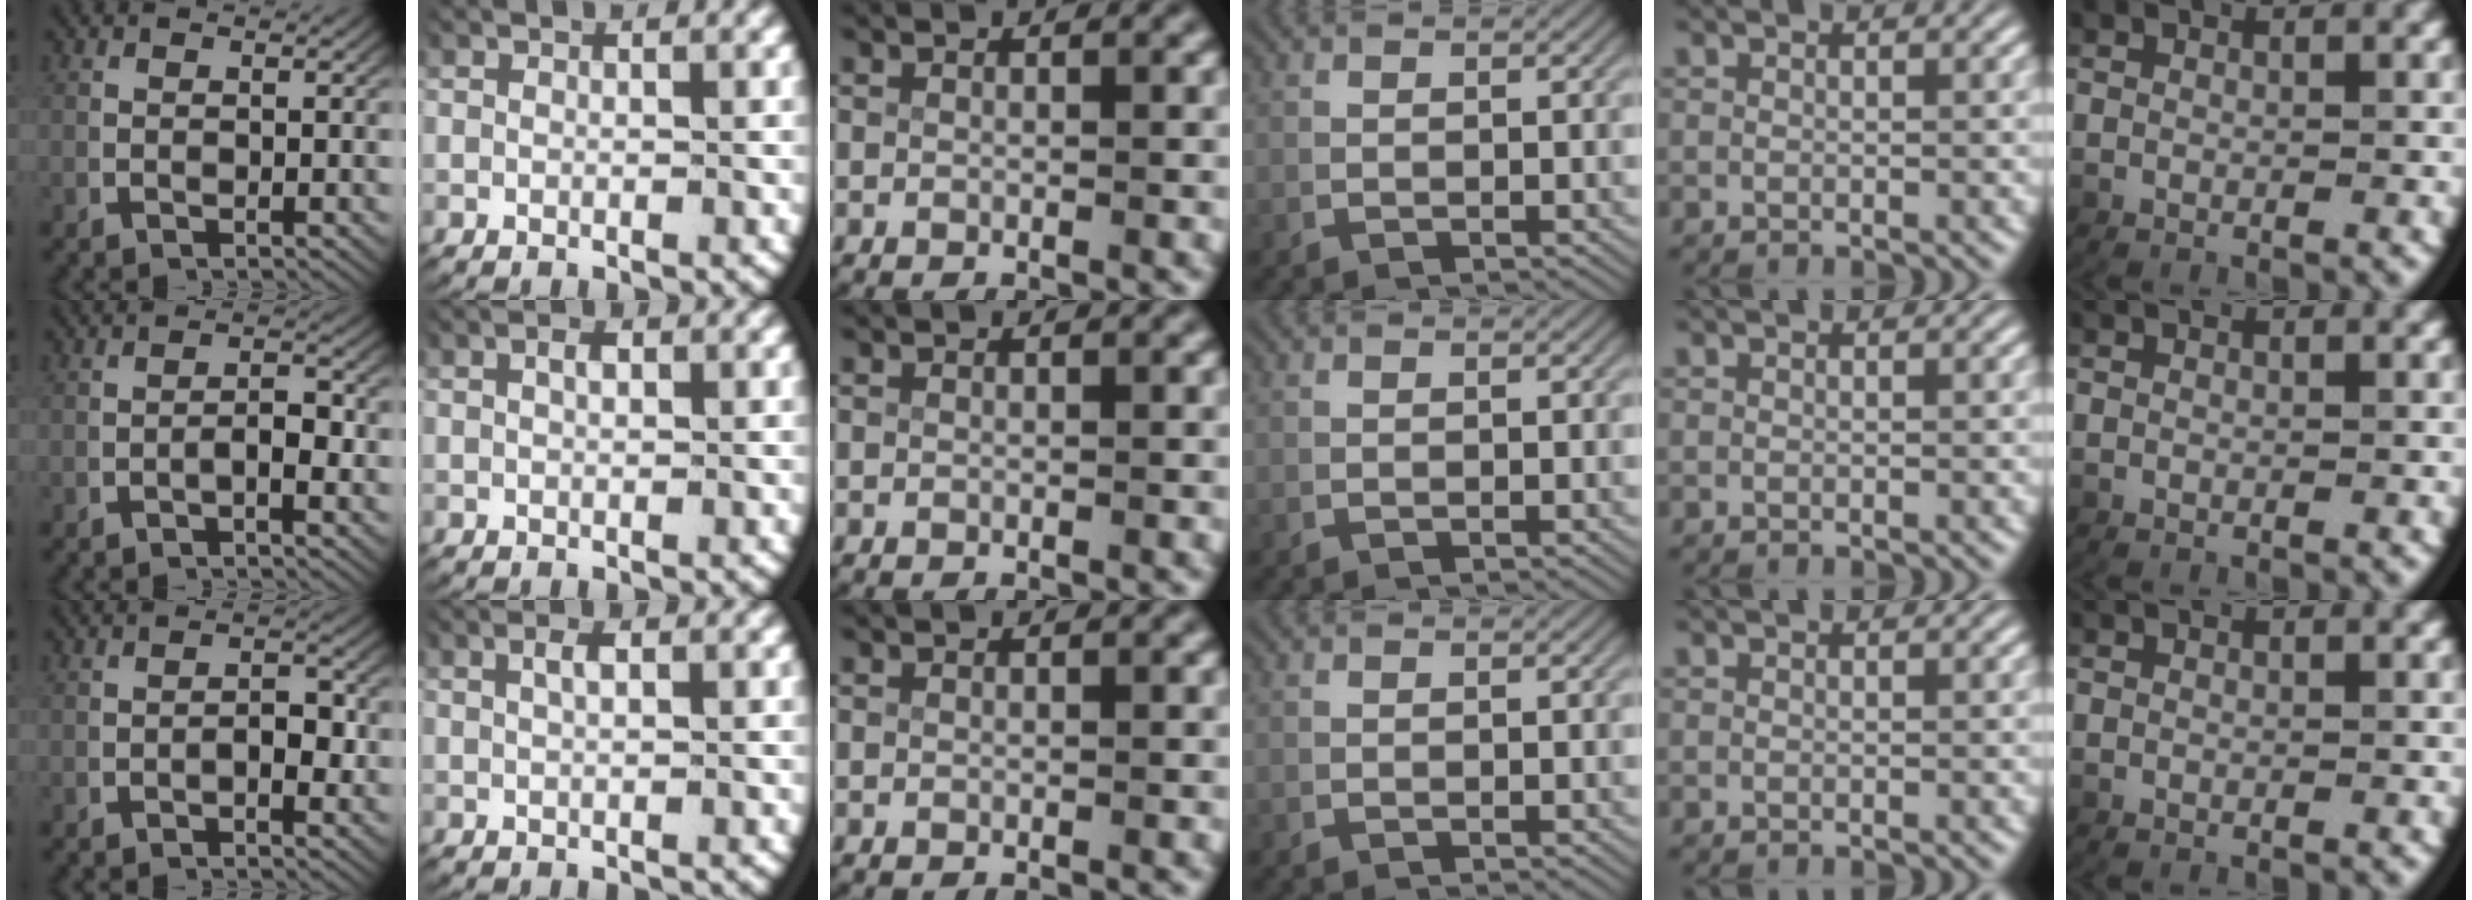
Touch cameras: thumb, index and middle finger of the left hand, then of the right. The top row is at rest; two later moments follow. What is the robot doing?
{"motion": "lift_and_place", "object": "key"}